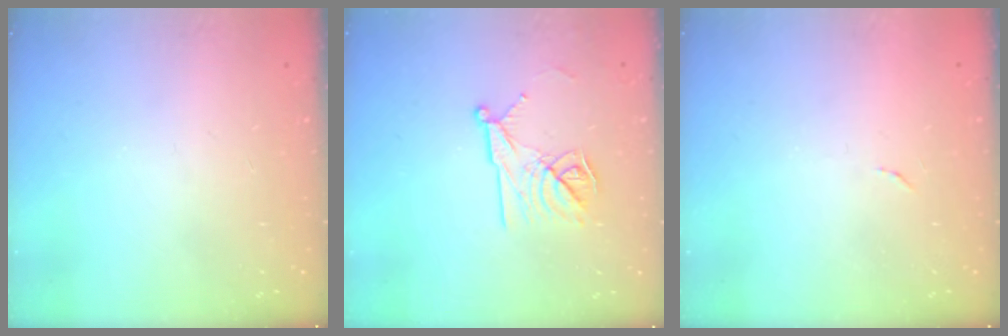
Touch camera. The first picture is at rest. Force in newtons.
{"total": 12.0, "press": 12.0, "slide": 0.1}
{"total": 4.0, "press": 4.0, "slide": 0.3}